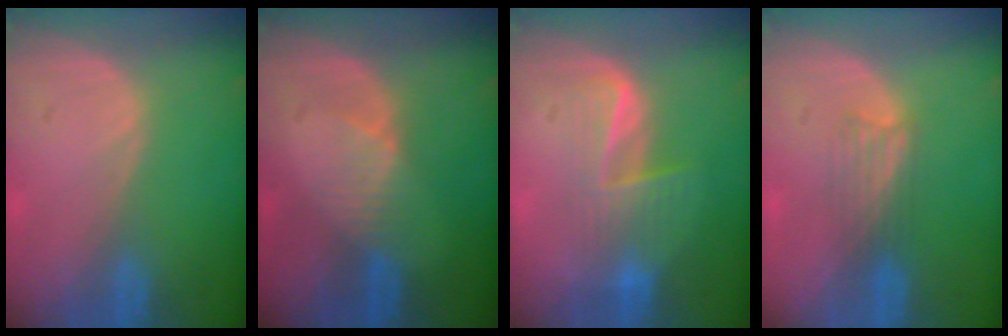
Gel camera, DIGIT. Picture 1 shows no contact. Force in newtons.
{"total": 2.7, "press": 2.7, "slide": 0.3}
{"total": 6.0, "press": 5.7, "slide": 1.8}
{"total": 3.0, "press": 2.8, "slide": 1.3}